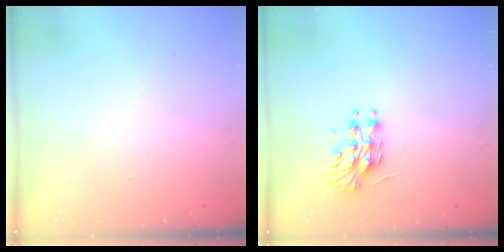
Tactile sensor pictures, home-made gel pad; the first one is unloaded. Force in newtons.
{"total": 11.0, "press": 11.0, "slide": 0.9}